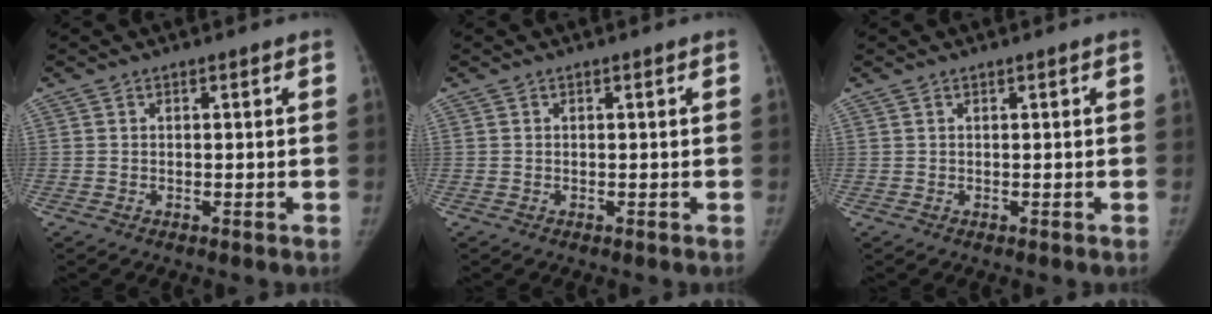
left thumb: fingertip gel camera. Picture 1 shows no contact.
{"total": 0.0}
{"total": 0.0}